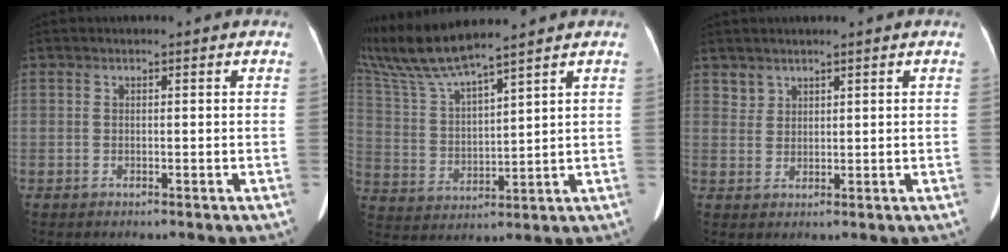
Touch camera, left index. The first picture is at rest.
{"total": 11.3, "force": [10.2, -0.7, 4.8], "torque": [-0.115, 0.010, 0.207]}
{"total": 1.8, "force": [1.6, 0.9, -0.1], "torque": [0.008, 0.007, 0.028]}